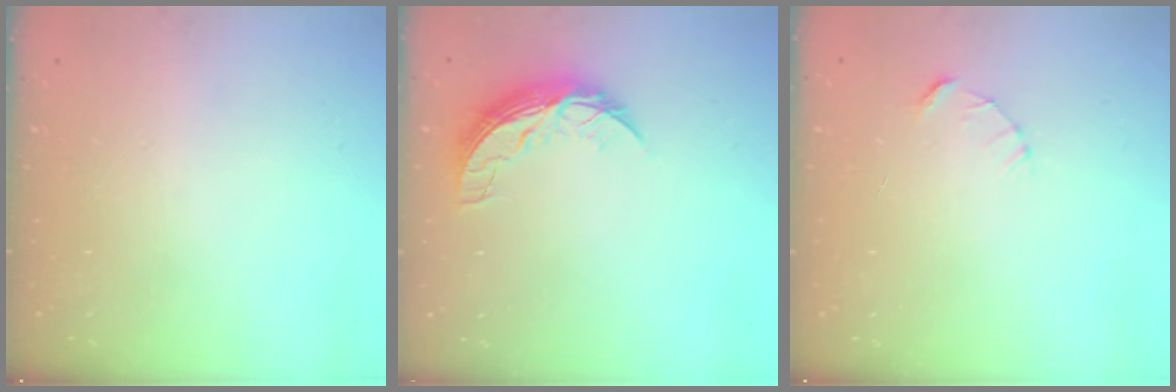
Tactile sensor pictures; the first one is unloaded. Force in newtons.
{"total": 8.0, "press": 8.0, "slide": 0.5}
{"total": 2.4, "press": 2.4, "slide": 0.2}